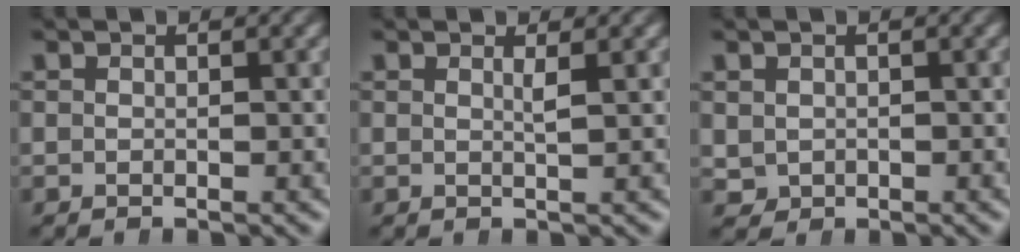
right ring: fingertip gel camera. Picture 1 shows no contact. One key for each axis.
{"total": 1.0, "fx": 0.6, "fy": -0.6, "fz": 0.6, "tx": -0.018, "ty": -0.009, "tz": 0.011}
{"total": 2.0, "fx": 0.1, "fy": 1.9, "fz": 0.5, "tx": -0.029, "ty": -0.019, "tz": 0.013}